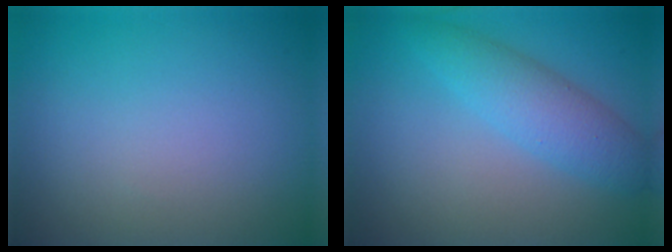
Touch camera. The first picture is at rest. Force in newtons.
{"total": 3.8, "press": 3.8, "slide": 0.0}